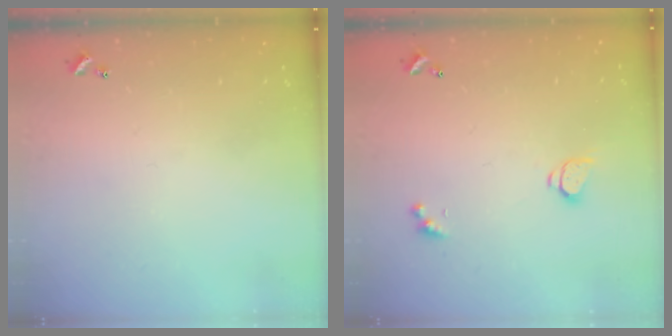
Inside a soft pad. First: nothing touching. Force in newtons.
{"total": 1.6, "press": 1.5, "slide": 0.4}